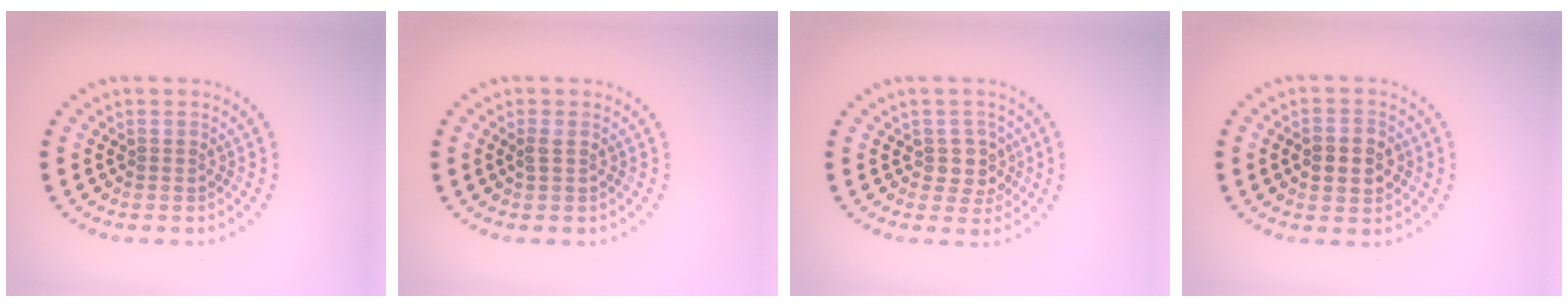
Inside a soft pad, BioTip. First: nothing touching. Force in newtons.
{"total": 0.8, "press": 0.8, "slide": 0.2}
{"total": 2.4, "press": 2.0, "slide": 1.2}
{"total": 4.1, "press": 4.1, "slide": 0.2}